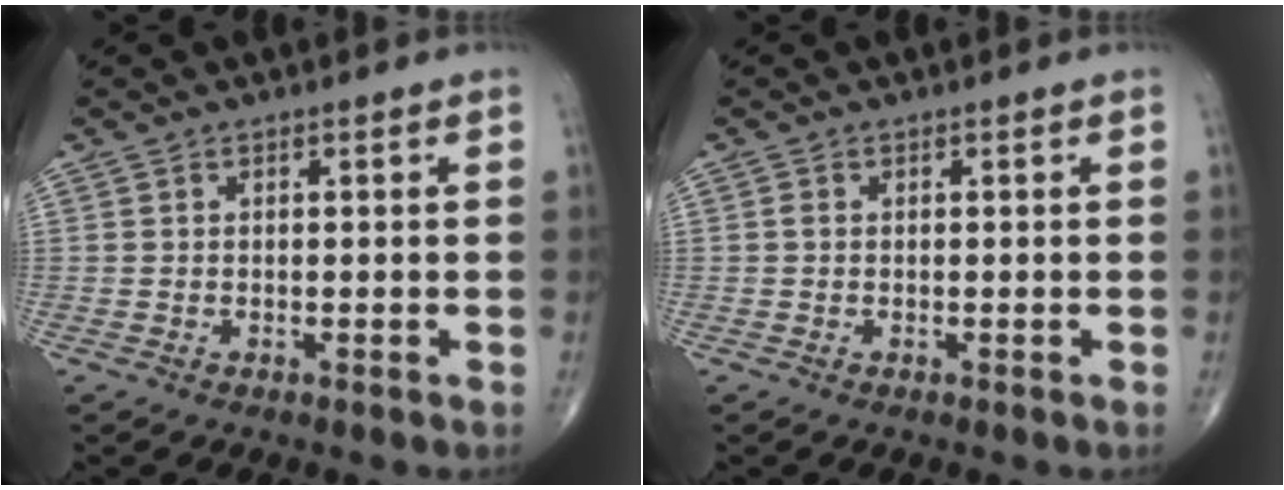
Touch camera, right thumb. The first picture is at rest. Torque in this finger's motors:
{"motor_torque": [0.14, 0.24, 0.16, 0.03, 0.00]}